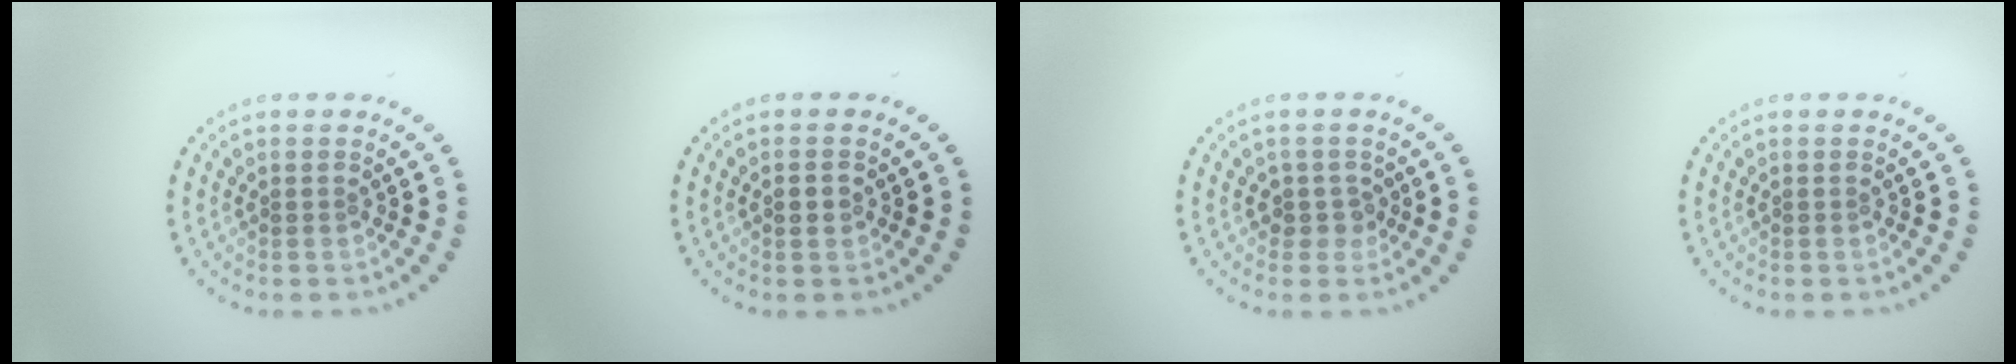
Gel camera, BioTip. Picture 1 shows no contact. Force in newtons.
{"total": 1.0, "press": 1.0, "slide": 0.2}
{"total": 1.8, "press": 1.5, "slide": 0.9}
{"total": 0.0}